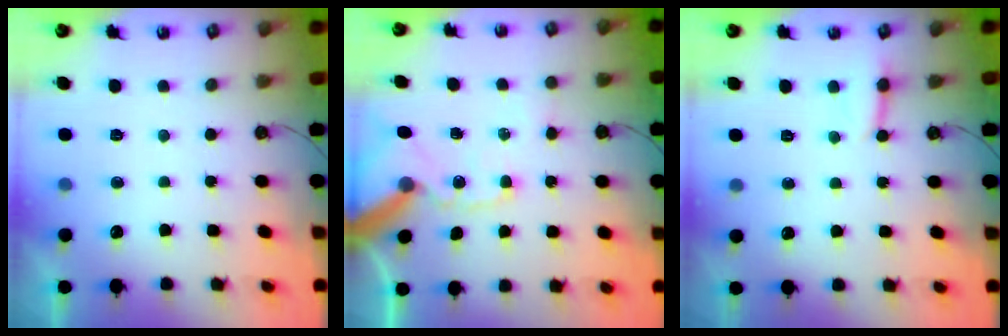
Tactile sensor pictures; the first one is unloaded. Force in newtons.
{"total": 15.2, "press": 15.0, "slide": 2.4}
{"total": 3.2, "press": 3.2, "slide": 0.2}